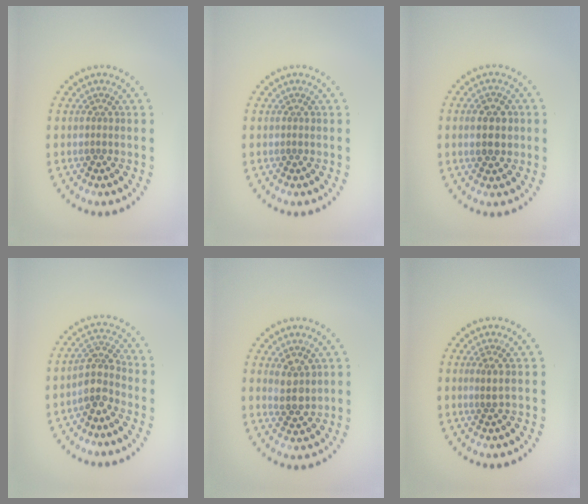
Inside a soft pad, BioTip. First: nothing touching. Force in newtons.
{"total": 0.0}
{"total": 3.0, "press": 3.0, "slide": 0.2}
{"total": 3.1, "press": 2.4, "slide": 2.0}
{"total": 2.2, "press": 2.1, "slide": 0.6}
{"total": 1.0, "press": 0.6, "slide": 0.8}